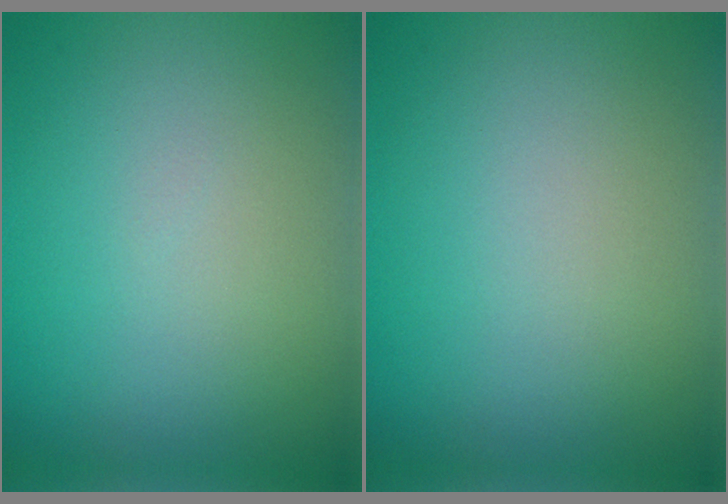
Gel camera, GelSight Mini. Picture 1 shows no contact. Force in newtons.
{"total": 0.0}